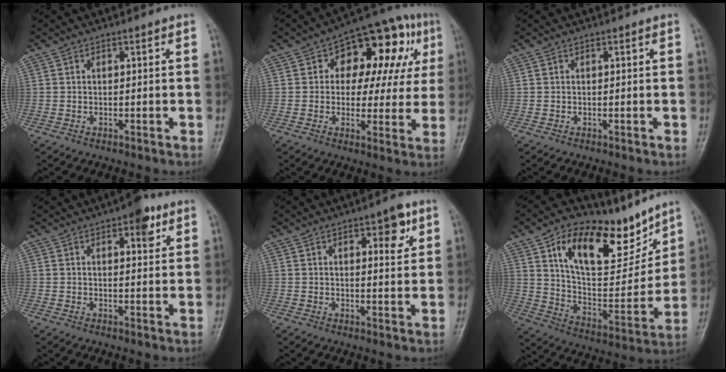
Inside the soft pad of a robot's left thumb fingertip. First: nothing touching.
{"total": 17.0, "force": [5.3, 10.3, 12.5], "torque": [-0.095, 0.019, 0.064]}
{"total": 0.0}
{"total": 5.6, "force": [2.9, 2.3, 4.1], "torque": [-0.038, -0.009, 0.033]}
{"total": 5.9, "force": [2.8, 2.2, 4.6], "torque": [-0.047, -0.012, 0.036]}
{"total": 21.8, "force": [13.0, 10.2, 14.2], "torque": [-0.177, -0.056, 0.226]}